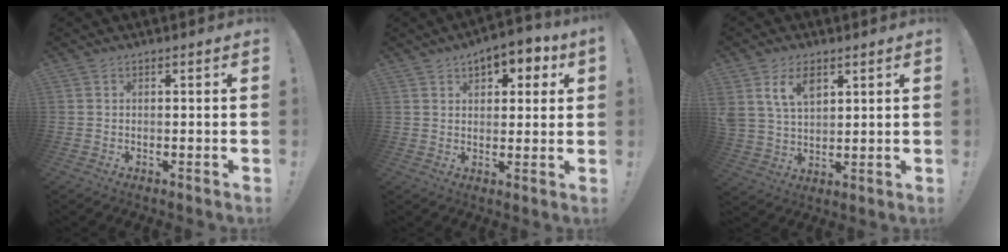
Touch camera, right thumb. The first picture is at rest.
{"total": 7.3, "force": [3.9, 4.1, 4.7], "torque": [-0.050, -0.013, 0.064]}
{"total": 9.2, "force": [5.1, 5.8, 5.1], "torque": [-0.091, -0.015, 0.101]}